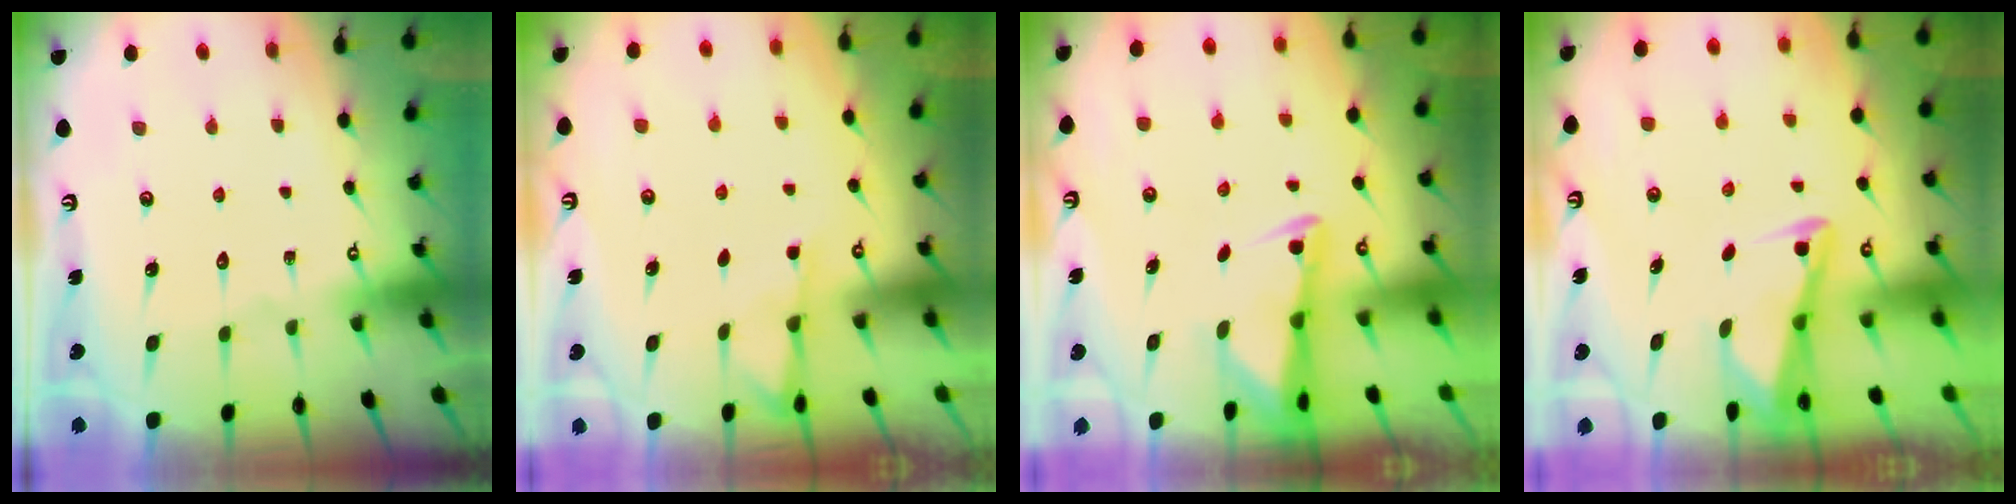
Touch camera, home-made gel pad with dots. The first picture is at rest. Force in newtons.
{"total": 1.9, "press": 1.9, "slide": 0.4}
{"total": 2.4, "press": 2.3, "slide": 0.5}
{"total": 2.9, "press": 2.8, "slide": 0.4}